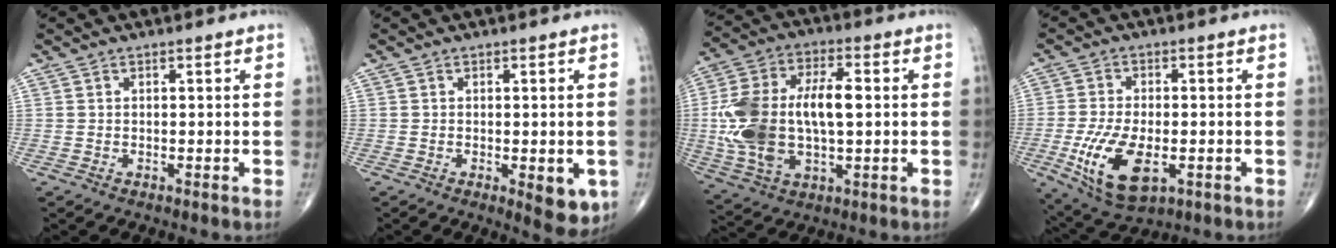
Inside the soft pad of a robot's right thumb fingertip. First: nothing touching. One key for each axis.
{"total": 5.9, "fx": -1.6, "fy": 2.4, "fz": 5.1, "tx": -0.047, "ty": -0.009, "tz": -0.017}
{"total": 19.4, "fx": 0.3, "fy": 10.1, "fz": 16.5, "tx": -0.338, "ty": 0.017, "tz": 0.010}
{"total": 12.8, "fx": -3.7, "fy": 6.3, "fz": 10.5, "tx": -0.200, "ty": -0.005, "tz": -0.054}